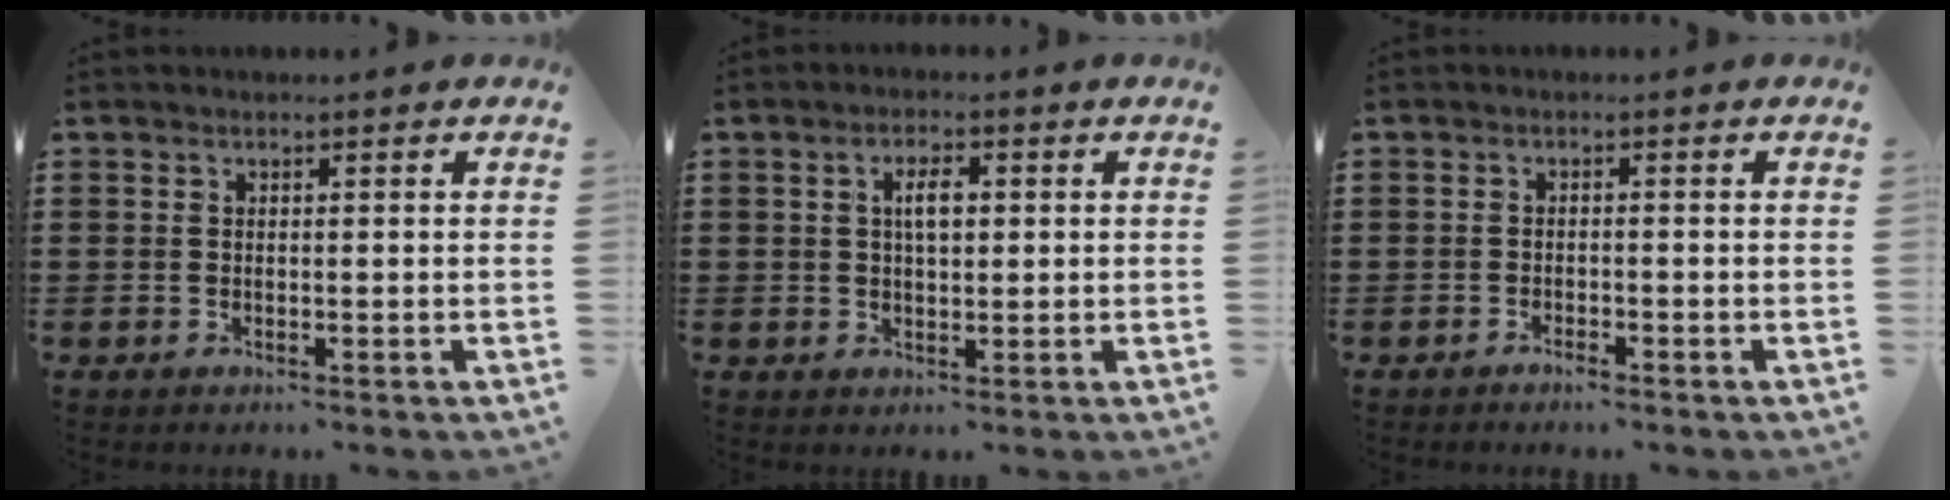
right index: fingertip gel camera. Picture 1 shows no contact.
{"total": 3.4, "force": [0.7, 1.4, 3.0], "torque": [-0.045, 0.001, 0.006]}
{"total": 1.0, "force": [-1.0, 0.1, 0.3], "torque": [-0.009, -0.002, -0.018]}